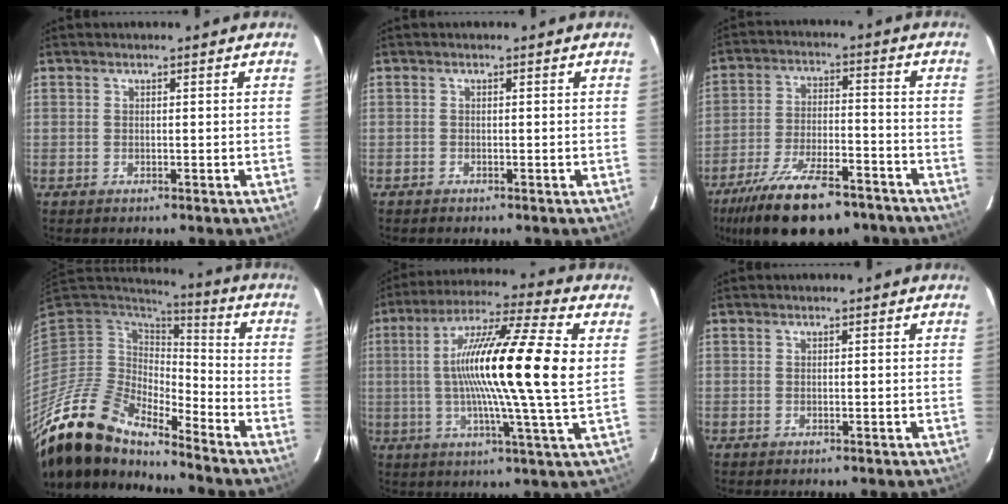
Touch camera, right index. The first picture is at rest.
{"total": 0.6, "force": [-0.5, 0.3, -0.1], "torque": [-0.001, 0.002, -0.011]}
{"total": 20.1, "force": [-14.9, 7.4, 11.4], "torque": [-0.226, -0.026, -0.230]}
{"total": 18.6, "force": [-16.2, 4.4, 7.9], "torque": [-0.160, -0.030, -0.315]}
{"total": 19.5, "force": [2.6, 0.1, 19.4], "torque": [-0.331, 0.013, 0.025]}
{"total": 0.0}